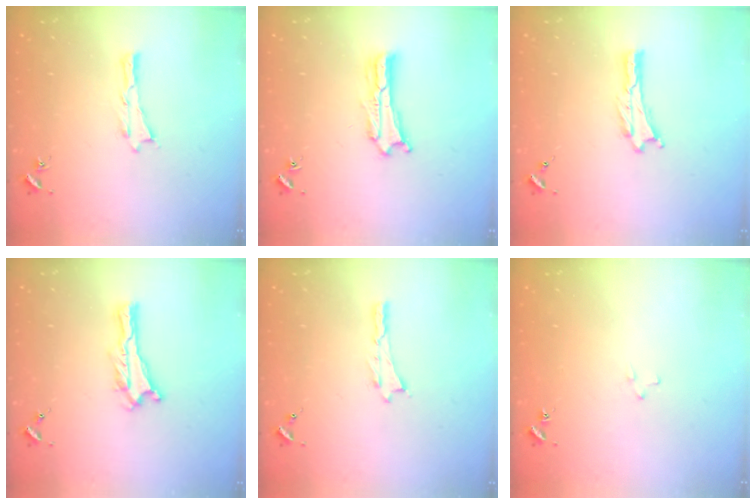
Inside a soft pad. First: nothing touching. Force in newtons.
{"total": 1.2, "press": 1.2, "slide": 0.2}
{"total": 0.0}
{"total": 0.0}
{"total": 0.0}
{"total": 1.9, "press": 1.9, "slide": 0.1}